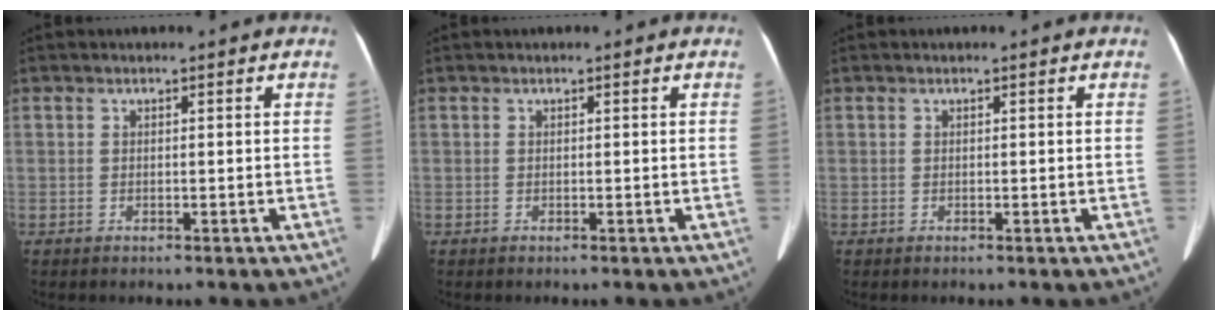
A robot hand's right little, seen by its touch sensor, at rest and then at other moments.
{"total": 0.0}
{"total": 0.0}